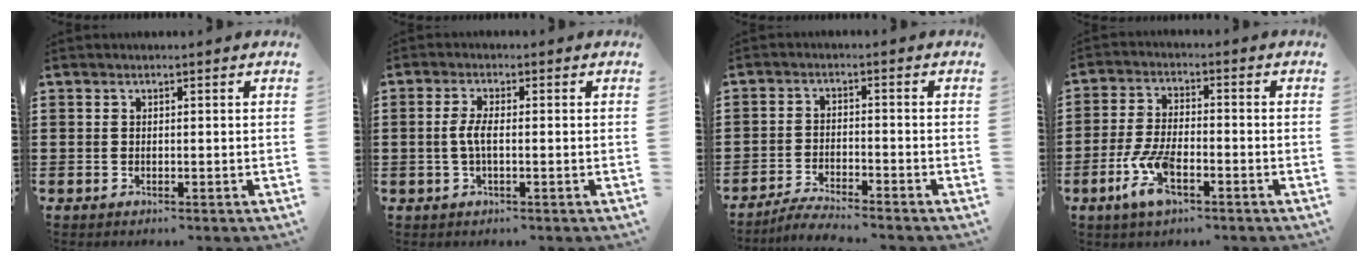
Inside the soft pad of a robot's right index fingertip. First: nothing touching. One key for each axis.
{"total": 3.3, "fx": -0.4, "fy": 0.9, "fz": 3.1, "tx": -0.079, "ty": -0.005, "tz": -0.016}
{"total": 3.6, "fx": -3.5, "fy": -0.1, "fz": 0.7, "tx": -0.014, "ty": 0.003, "tz": -0.071}
{"total": 8.0, "fx": -3.4, "fy": 3.1, "fz": 6.5, "tx": -0.155, "ty": -0.011, "tz": -0.063}